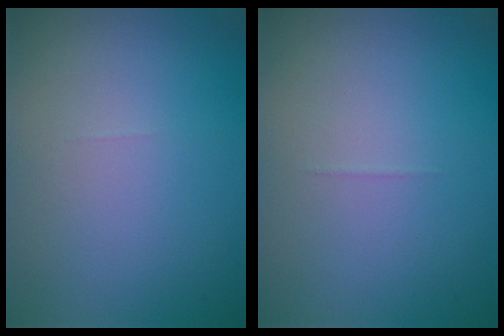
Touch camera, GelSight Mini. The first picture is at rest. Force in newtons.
{"total": 0.0}